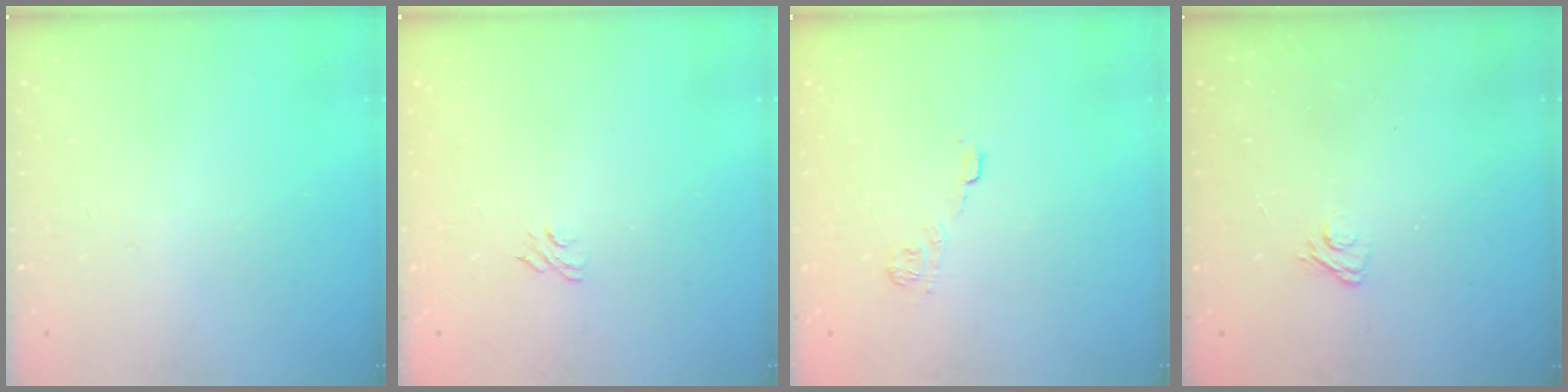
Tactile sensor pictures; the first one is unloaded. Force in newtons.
{"total": 4.2, "press": 4.0, "slide": 1.1}
{"total": 8.7, "press": 8.6, "slide": 1.3}
{"total": 2.9, "press": 2.6, "slide": 1.2}